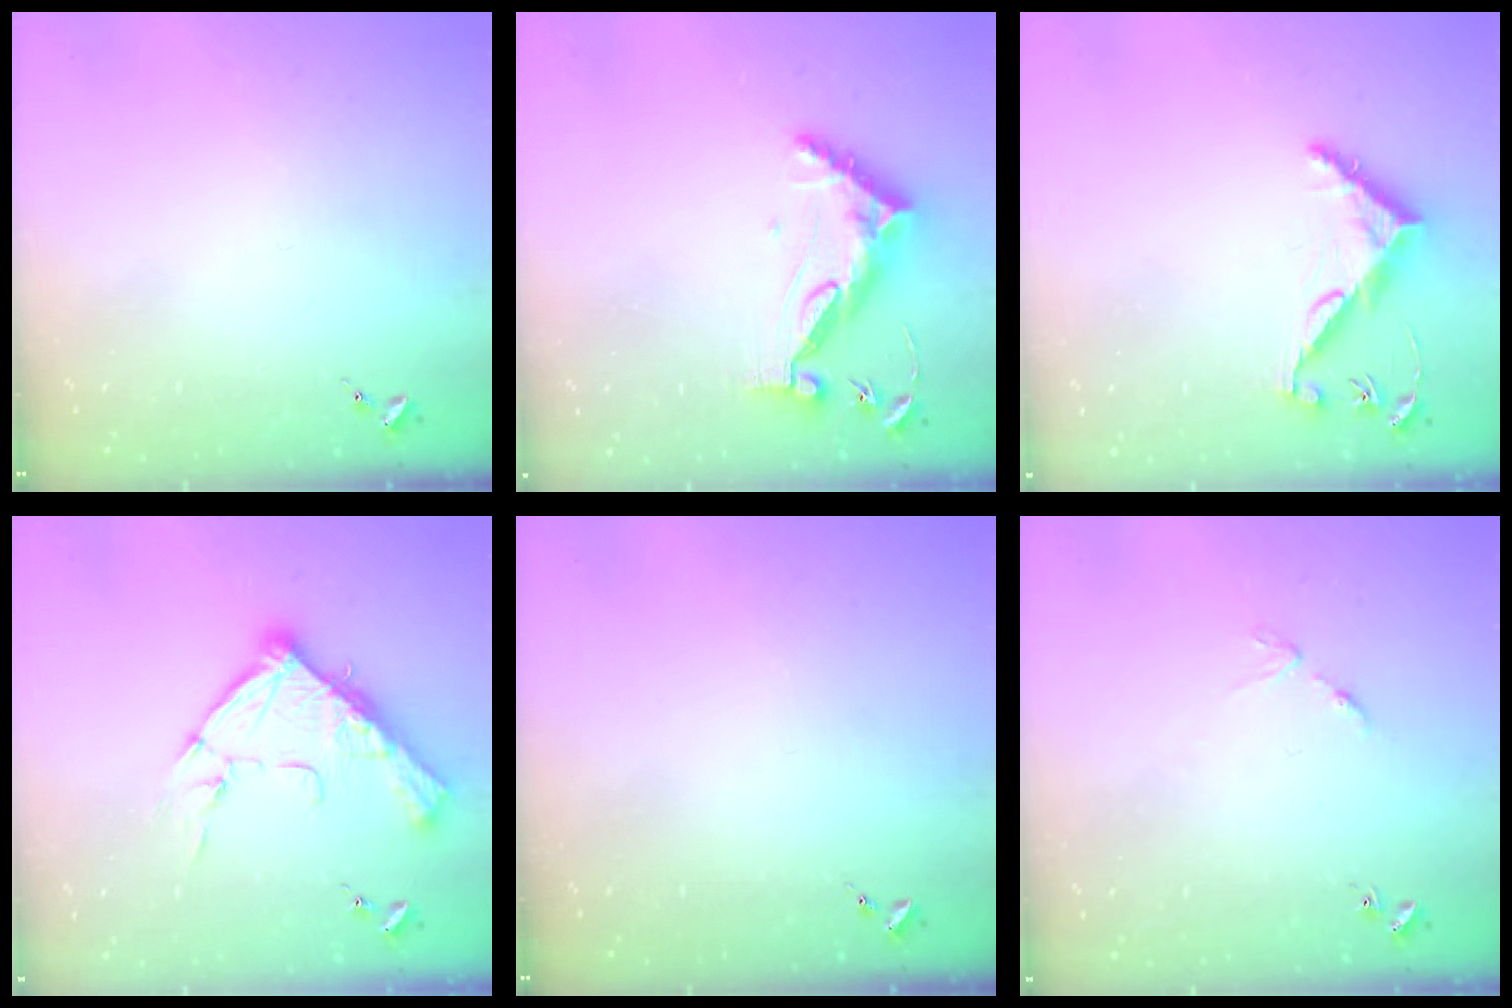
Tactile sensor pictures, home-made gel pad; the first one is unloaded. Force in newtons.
{"total": 10.6, "press": 10.5, "slide": 0.9}
{"total": 7.5, "press": 7.5, "slide": 0.5}
{"total": 17.3, "press": 17.2, "slide": 1.6}
{"total": 0.0}
{"total": 3.8, "press": 3.8, "slide": 0.5}